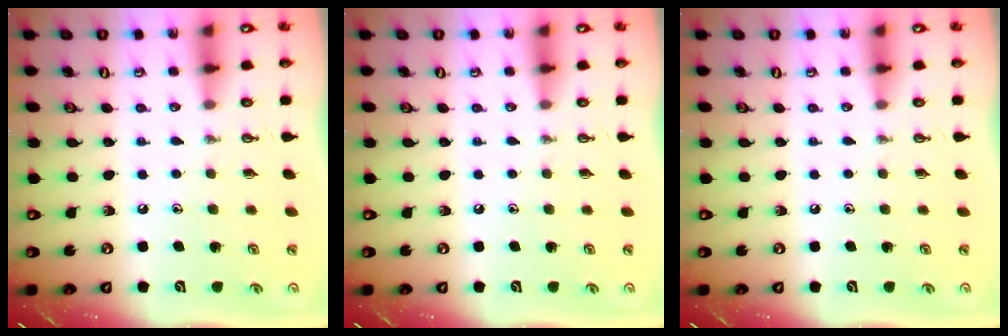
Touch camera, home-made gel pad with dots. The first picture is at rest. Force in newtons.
{"total": 0.0}
{"total": 0.0}